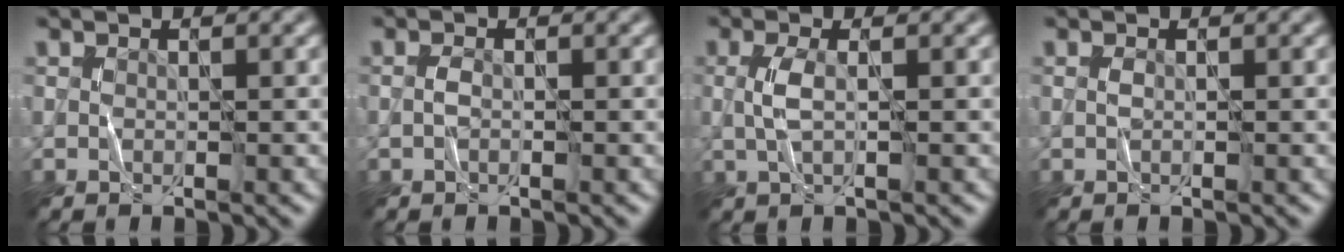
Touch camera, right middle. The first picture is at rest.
{"total": 0.8, "force": [-0.4, 0.3, 0.6], "torque": [-0.015, 0.002, -0.009]}
{"total": 2.0, "force": [0.0, 0.5, 2.0], "torque": [-0.047, 0.006, -0.002]}
{"total": 0.5, "force": [-0.1, 0.1, 0.5], "torque": [-0.014, 0.001, -0.002]}